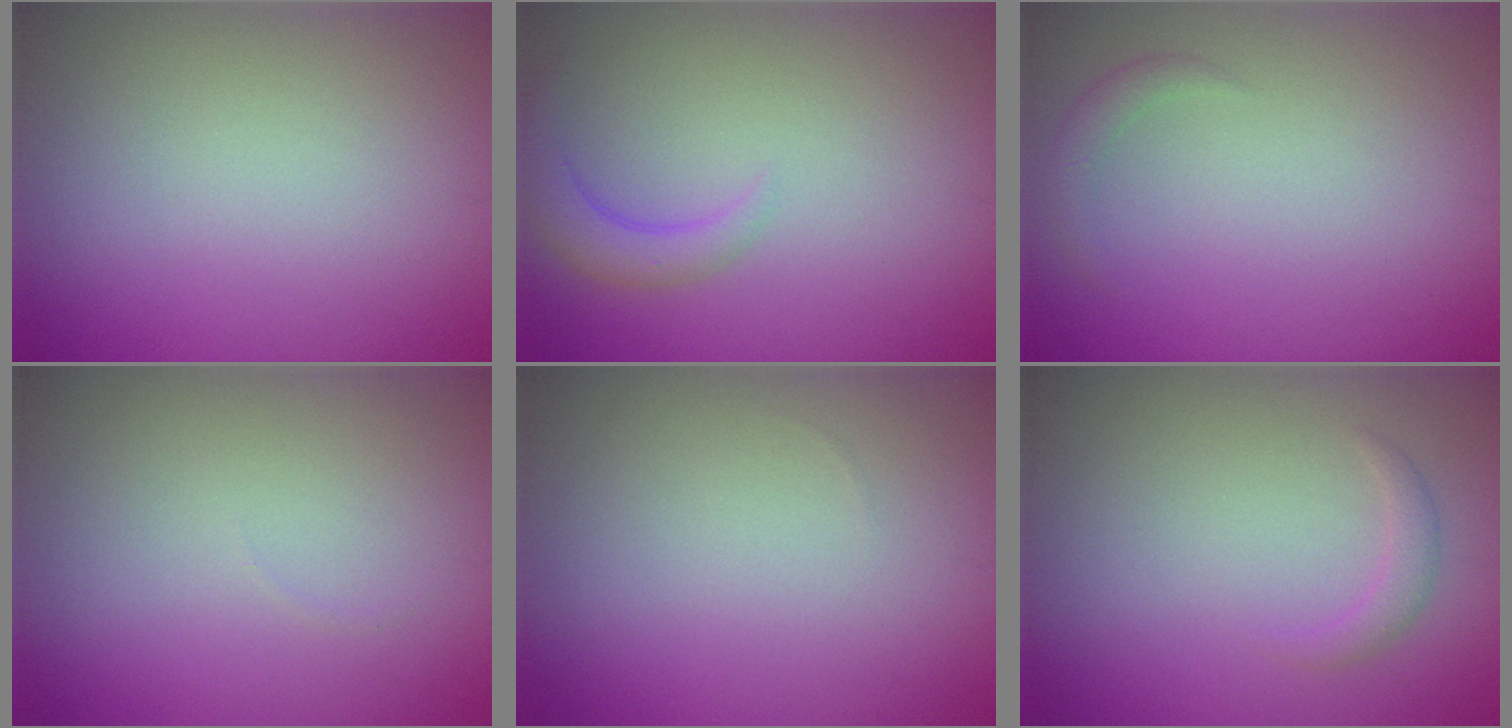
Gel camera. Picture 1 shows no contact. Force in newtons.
{"total": 2.3, "press": 2.3, "slide": 0.3}
{"total": 1.2, "press": 1.2, "slide": 0.2}
{"total": 0.0}
{"total": 0.0}
{"total": 1.2, "press": 1.2, "slide": 0.0}